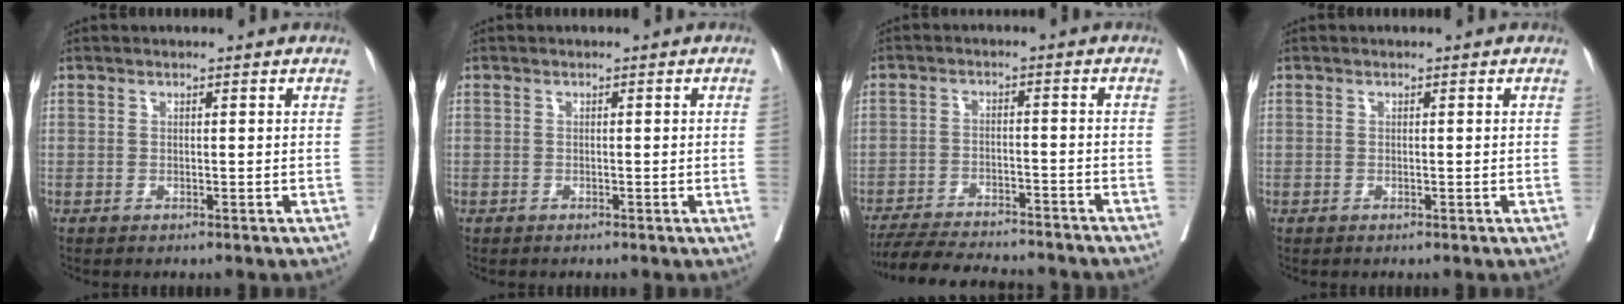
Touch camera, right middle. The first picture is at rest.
{"total": 0.7, "force": [-0.2, -0.3, 0.6], "torque": [-0.002, 0.002, -0.004]}
{"total": 15.9, "force": [-14.4, 2.3, 6.2], "torque": [-0.111, -0.017, -0.207]}
{"total": 0.0}